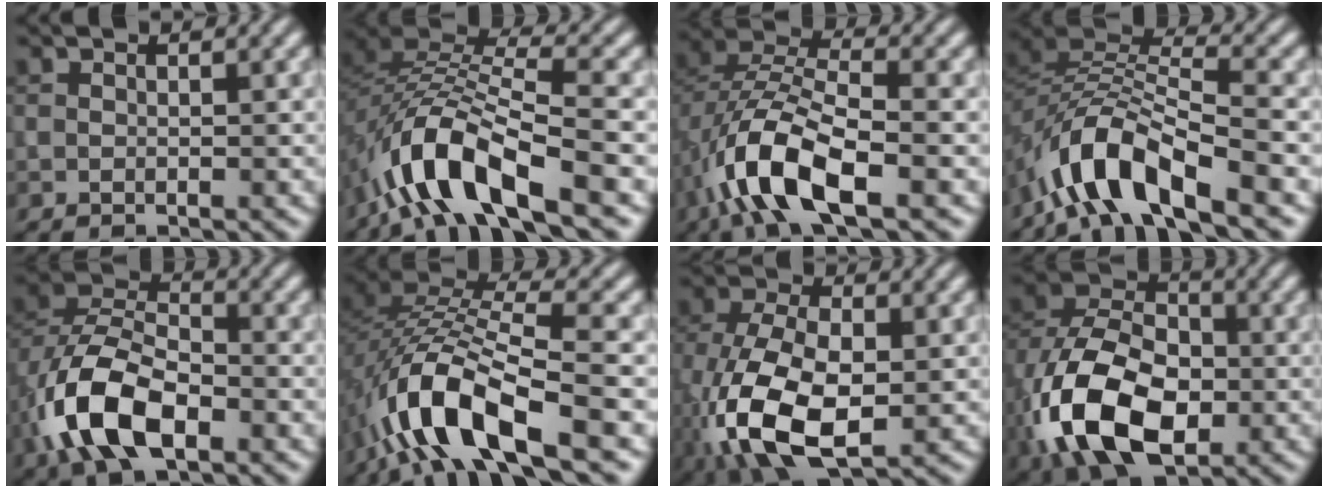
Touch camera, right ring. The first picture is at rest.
{"total": 9.8, "force": [-5.5, 3.6, 7.3], "torque": [-0.138, 0.008, -0.113]}
{"total": 9.7, "force": [-4.1, 4.3, 7.7], "torque": [-0.162, 0.006, -0.086]}
{"total": 8.6, "force": [-5.5, 3.2, 5.8], "torque": [-0.100, 0.004, -0.115]}
{"total": 9.8, "force": [-4.0, 5.4, 7.2], "torque": [-0.153, 0.005, -0.087]}
{"total": 10.9, "force": [-5.1, 4.0, 8.8], "torque": [-0.179, 0.009, -0.103]}
{"total": 11.9, "force": [-3.3, 6.8, 9.2], "torque": [-0.215, -0.026, -0.058]}
{"total": 14.9, "force": [-4.7, 9.3, 10.6], "torque": [-0.223, -0.022, -0.092]}